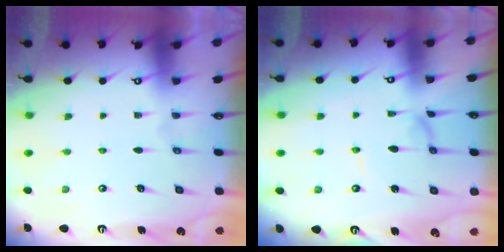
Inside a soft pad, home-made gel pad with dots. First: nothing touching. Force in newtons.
{"total": 0.0}